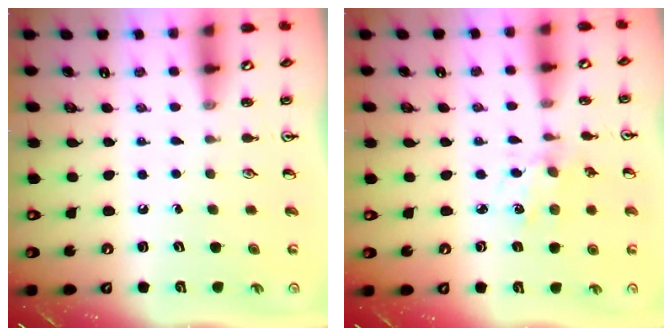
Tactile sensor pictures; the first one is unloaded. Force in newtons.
{"total": 1.5, "press": 1.4, "slide": 0.4}